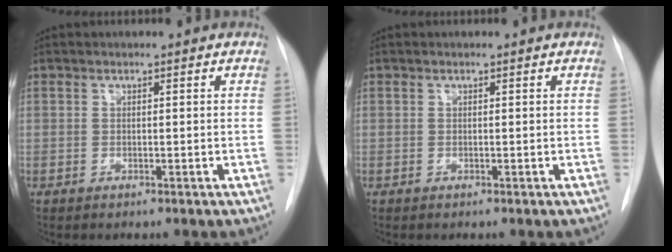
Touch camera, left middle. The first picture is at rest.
{"total": 0.0}